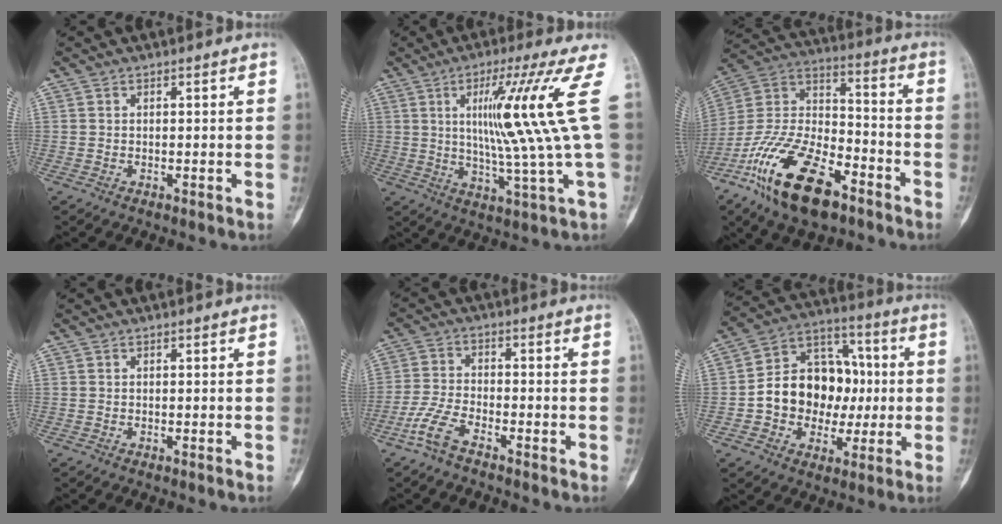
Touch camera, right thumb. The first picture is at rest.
{"total": 16.1, "force": [3.6, -1.1, 15.6], "torque": [-0.266, -0.023, 0.061]}
{"total": 23.0, "force": [-13.0, 10.4, 15.9], "torque": [-0.321, 0.058, -0.241]}
{"total": 0.0}
{"total": 6.0, "force": [-4.1, 2.2, 3.8], "torque": [-0.092, 0.014, -0.089]}
{"total": 16.9, "force": [-0.8, 13.3, 10.4], "torque": [-0.114, 0.041, -0.011]}